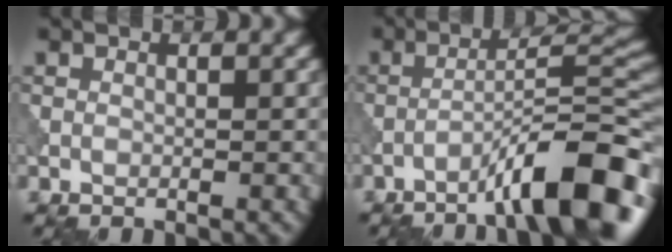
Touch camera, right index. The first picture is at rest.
{"total": 10.0, "force": [-6.0, 1.6, 7.9], "torque": [-0.111, 0.025, -0.096]}